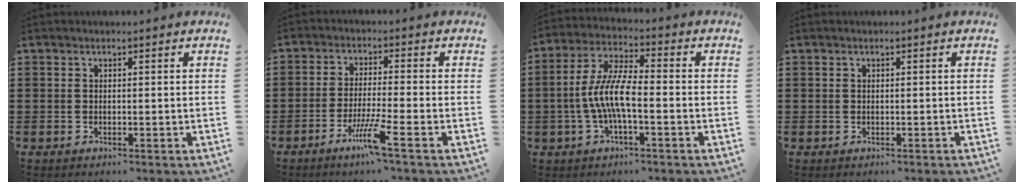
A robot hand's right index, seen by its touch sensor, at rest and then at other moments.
{"total": 6.1, "force": [-3.7, -0.3, 4.9], "torque": [-0.097, -0.013, -0.068]}
{"total": 7.8, "force": [-1.9, 1.9, 7.3], "torque": [-0.171, -0.014, -0.045]}
{"total": 0.0}